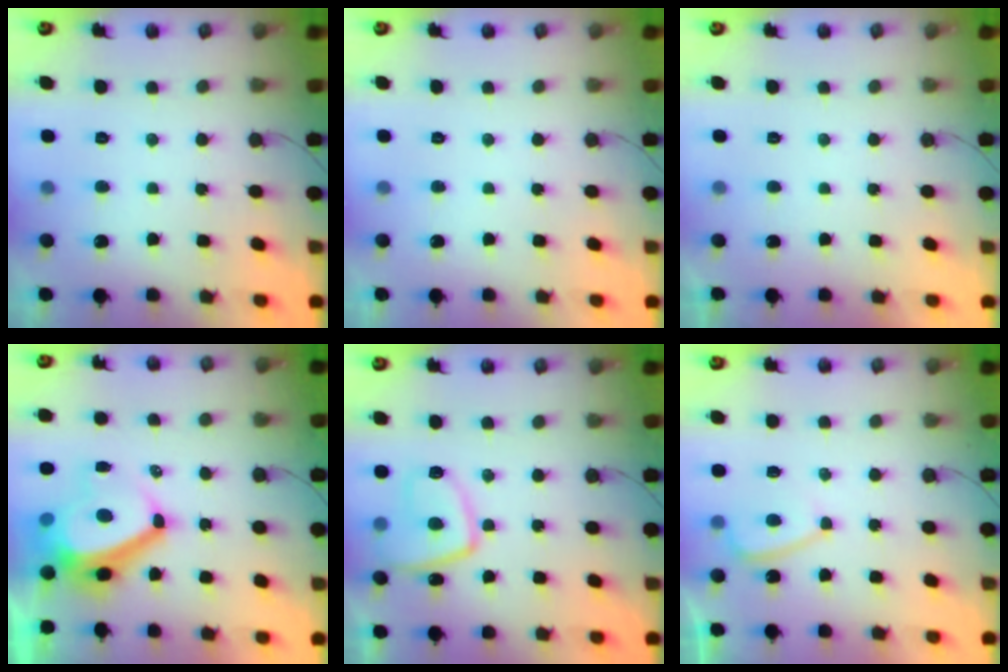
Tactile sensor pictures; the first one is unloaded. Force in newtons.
{"total": 0.0}
{"total": 2.3, "press": 2.3, "slide": 0.4}
{"total": 11.9, "press": 11.3, "slide": 3.6}
{"total": 10.6, "press": 10.5, "slide": 1.4}
{"total": 4.4, "press": 4.4, "slide": 0.5}